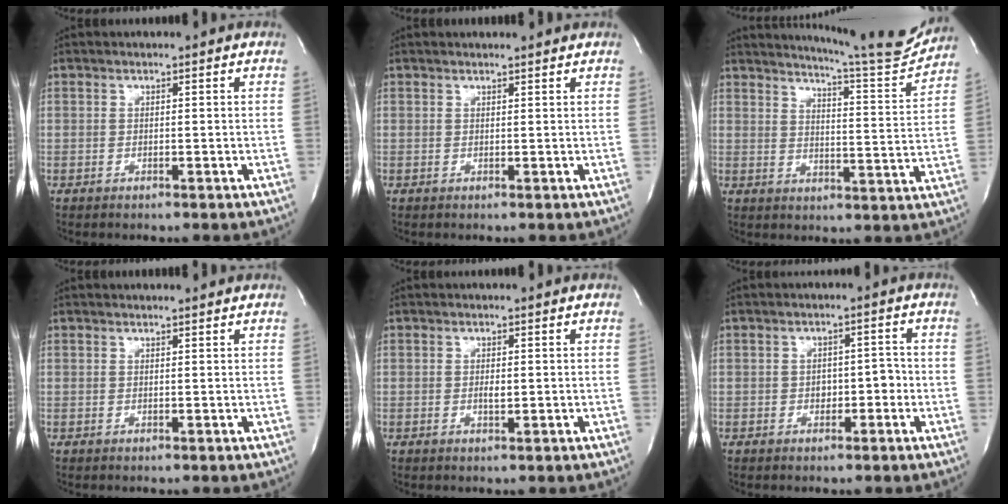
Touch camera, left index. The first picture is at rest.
{"total": 2.1, "force": [2.0, 0.1, 0.2], "torque": [-0.008, 0.001, 0.019]}
{"total": 13.5, "force": [13.0, -0.5, 3.5], "torque": [-0.057, -0.060, 0.160]}
{"total": 2.0, "force": [1.9, 0.1, 0.2], "torque": [-0.008, 0.002, 0.018]}
{"total": 1.2, "force": [-0.3, 0.4, 1.1], "torque": [-0.020, -0.005, -0.004]}
{"total": 3.0, "force": [-1.1, 1.9, 2.0], "torque": [-0.022, 0.011, -0.015]}